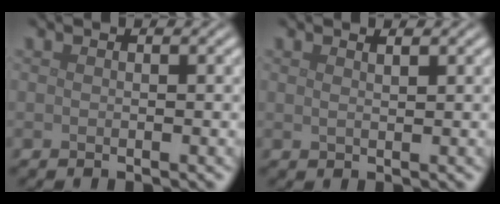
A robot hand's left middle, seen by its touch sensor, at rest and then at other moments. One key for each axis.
{"total": 0.9, "fx": 0.7, "fy": 0.2, "fz": 0.5, "tx": -0.011, "ty": -0.001, "tz": 0.011}